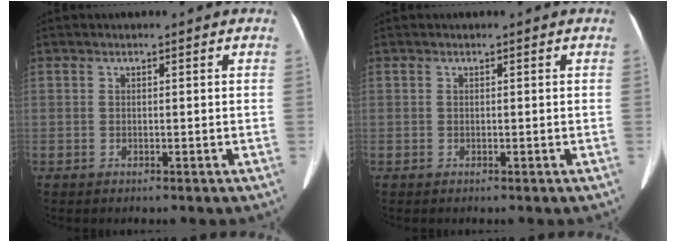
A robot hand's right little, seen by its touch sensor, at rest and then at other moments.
{"total": 0.0}